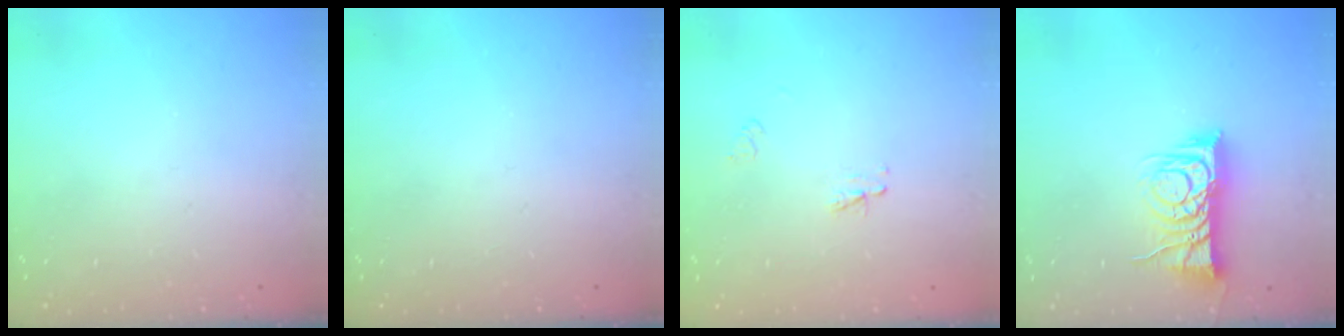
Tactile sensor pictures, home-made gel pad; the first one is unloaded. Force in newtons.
{"total": 0.0}
{"total": 2.3, "press": 2.2, "slide": 0.2}
{"total": 9.7, "press": 9.7, "slide": 0.6}